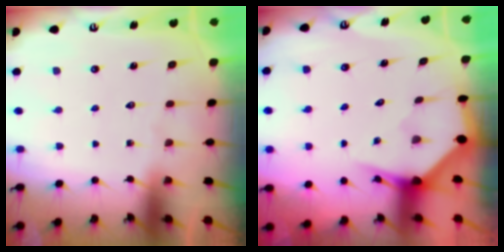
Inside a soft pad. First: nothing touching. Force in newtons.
{"total": 3.1, "press": 3.1, "slide": 0.4}